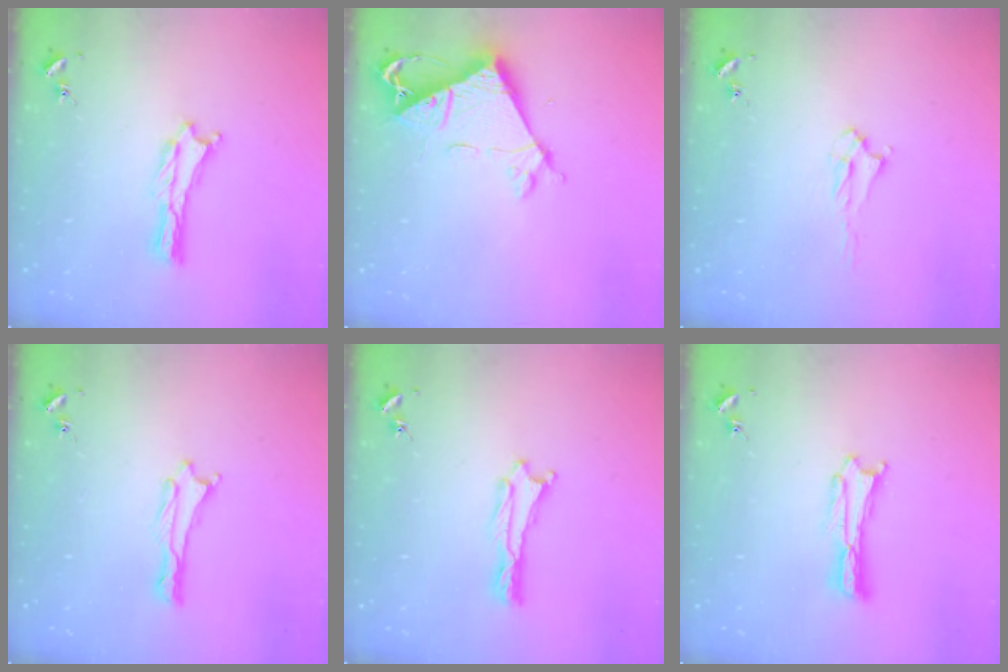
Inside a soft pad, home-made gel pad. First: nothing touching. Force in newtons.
{"total": 7.5, "press": 7.5, "slide": 0.1}
{"total": 2.2, "press": 2.2, "slide": 0.4}
{"total": 0.0}
{"total": 0.6, "press": 0.6, "slide": 0.1}
{"total": 0.6, "press": 0.6, "slide": 0.2}